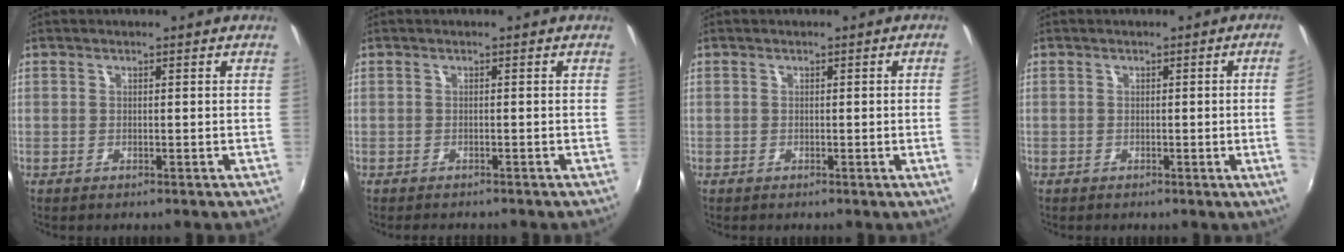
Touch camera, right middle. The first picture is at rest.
{"total": 1.9, "force": [-1.8, 0.6, 0.5], "torque": [-0.014, -0.012, -0.028]}
{"total": 1.7, "force": [0.0, -1.0, 1.4], "torque": [-0.014, -0.011, 0.002]}
{"total": 3.5, "force": [0.0, -1.6, 3.1], "torque": [-0.047, -0.009, 0.004]}